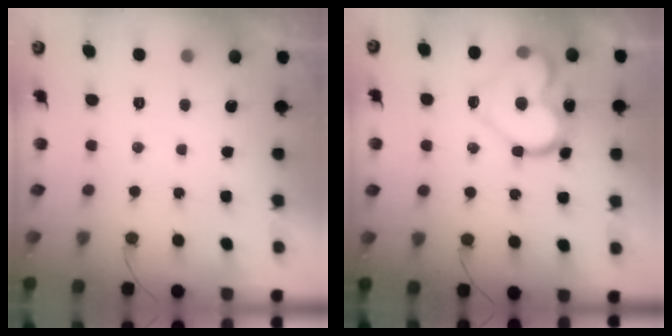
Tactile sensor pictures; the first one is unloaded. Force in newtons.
{"total": 18.2, "press": 18.0, "slide": 2.0}